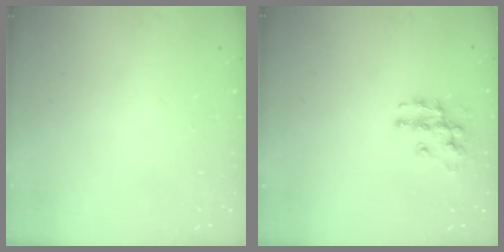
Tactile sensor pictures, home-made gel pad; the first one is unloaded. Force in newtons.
{"total": 10.9, "press": 10.9, "slide": 0.8}